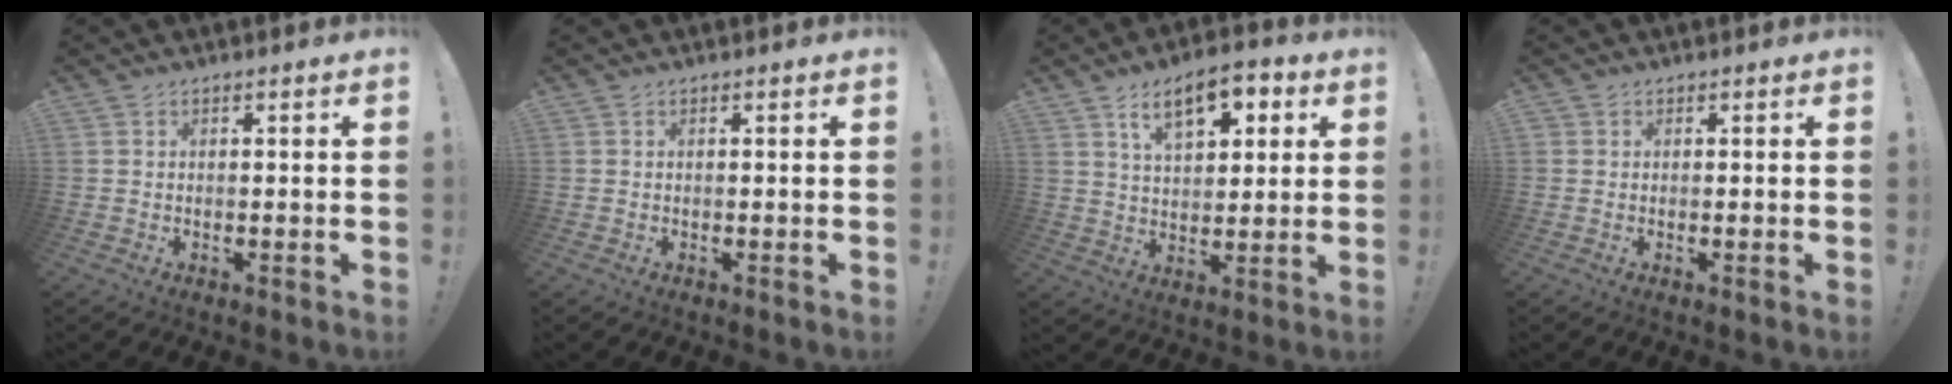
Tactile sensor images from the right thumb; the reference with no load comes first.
{"total": 0.0}
{"total": 12.1, "force": [6.0, 6.3, 8.4], "torque": [-0.126, -0.015, 0.105]}
{"total": 0.5, "force": [0.1, 0.5, 0.2], "torque": [-0.009, 0.003, 0.004]}